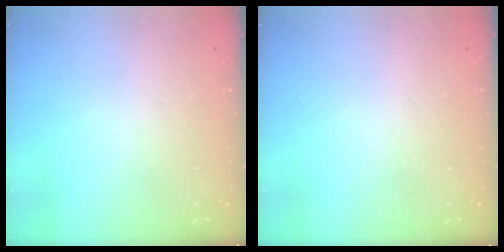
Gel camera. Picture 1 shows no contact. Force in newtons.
{"total": 0.0}